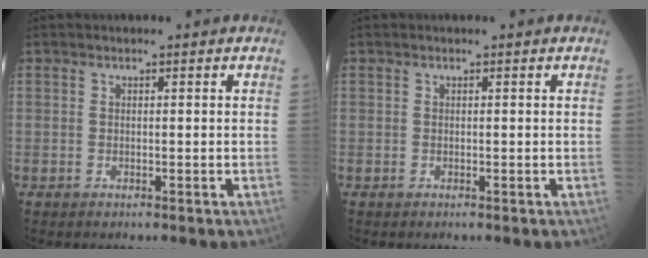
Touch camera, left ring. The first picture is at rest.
{"total": 0.0}